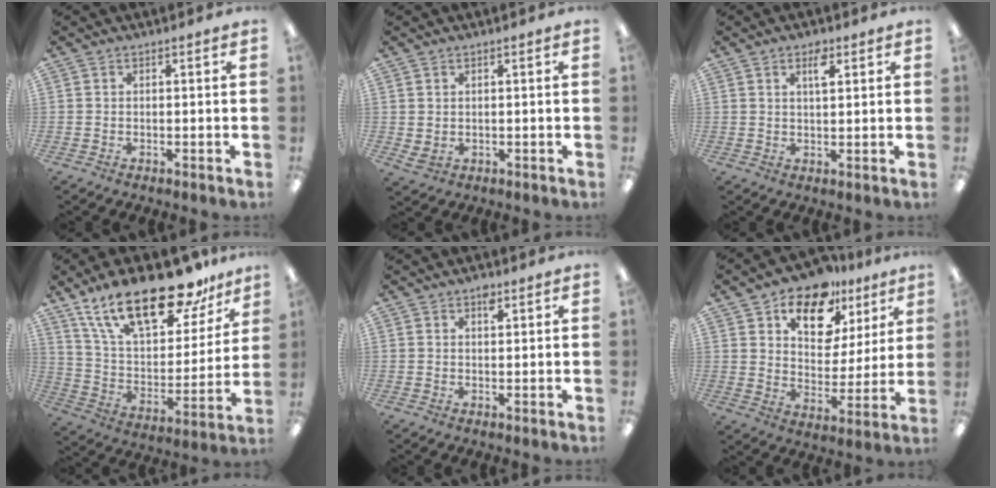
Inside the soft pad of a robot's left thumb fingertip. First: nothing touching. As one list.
[{"total": 2.3, "force": [0.8, 1.6, 1.4], "torque": [-0.020, -0.002, 0.014]}, {"total": 4.1, "force": [2.3, 1.7, 2.9], "torque": [-0.033, -0.008, 0.032]}, {"total": 25.5, "force": [17.8, 9.8, 15.4], "torque": [-0.261, -0.104, 0.307]}, {"total": 2.4, "force": [1.5, 1.1, 1.4], "torque": [-0.016, -0.005, 0.024]}, {"total": 15.0, "force": [10.7, 8.3, 6.4], "torque": [-0.100, -0.066, 0.190]}]